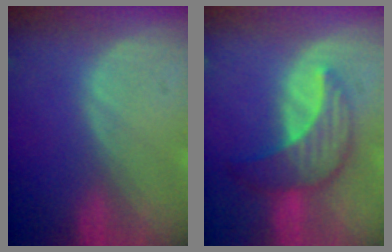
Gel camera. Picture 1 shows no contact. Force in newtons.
{"total": 7.0, "press": 6.9, "slide": 1.0}